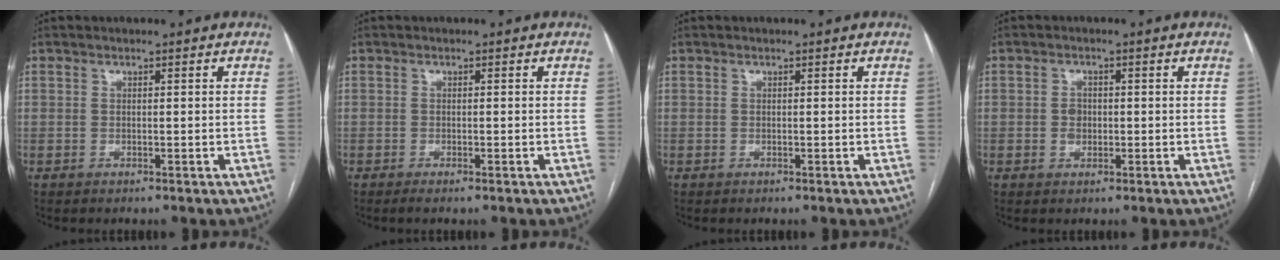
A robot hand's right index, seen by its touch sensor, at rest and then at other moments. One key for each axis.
{"total": 1.2, "fx": -0.9, "fy": 0.0, "fz": 0.9, "tx": -0.016, "ty": -0.003, "tz": -0.014}
{"total": 0.0}
{"total": 2.1, "fx": -0.2, "fy": 1.8, "fz": 1.2, "tx": -0.018, "ty": 0.004, "tz": -0.001}